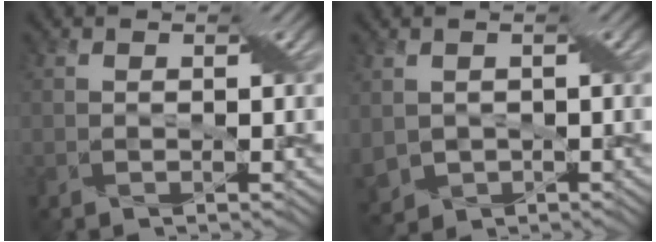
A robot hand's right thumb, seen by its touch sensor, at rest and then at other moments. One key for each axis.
{"total": 3.9, "fx": 0.0, "fy": 3.2, "fz": 2.2, "tx": -0.071, "ty": -0.014, "tz": -0.002}